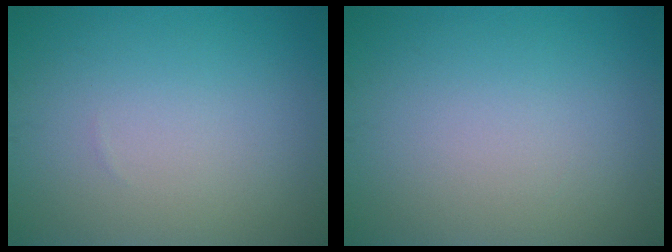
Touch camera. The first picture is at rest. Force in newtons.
{"total": 0.0}